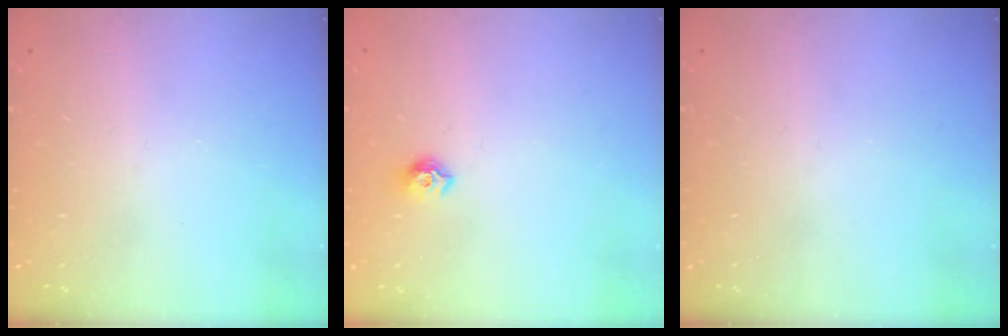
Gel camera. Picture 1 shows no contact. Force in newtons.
{"total": 7.9, "press": 7.8, "slide": 0.7}
{"total": 0.0}